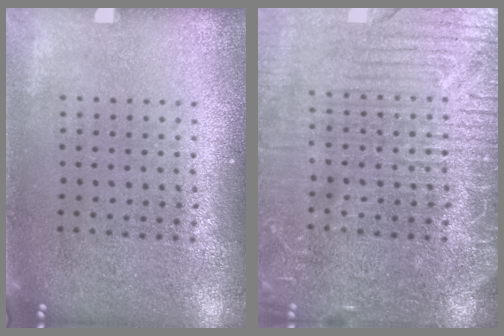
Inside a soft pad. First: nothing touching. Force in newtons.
{"total": 4.5, "press": 4.5, "slide": 0.6}